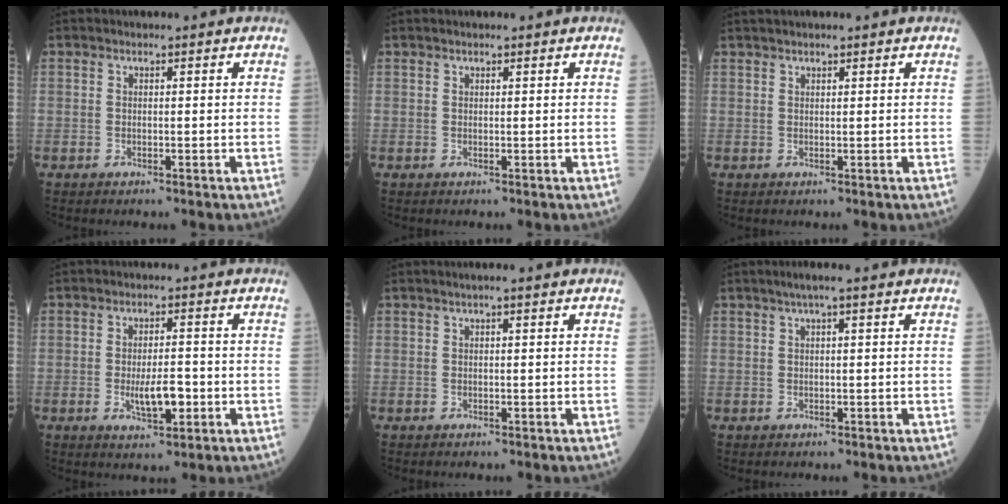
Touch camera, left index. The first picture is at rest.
{"total": 0.5, "force": [0.5, 0.1, 0.1], "torque": [-0.004, 0.013, 0.011]}
{"total": 2.0, "force": [1.8, 0.3, 0.9], "torque": [-0.012, 0.024, 0.032]}
{"total": 5.1, "force": [-1.4, 1.7, 4.6], "torque": [-0.081, -0.001, -0.020]}
{"total": 0.8, "force": [0.4, 0.1, 0.7], "torque": [-0.011, 0.008, 0.005]}
{"total": 2.4, "force": [1.5, 0.0, 2.0], "torque": [-0.037, 0.015, 0.025]}